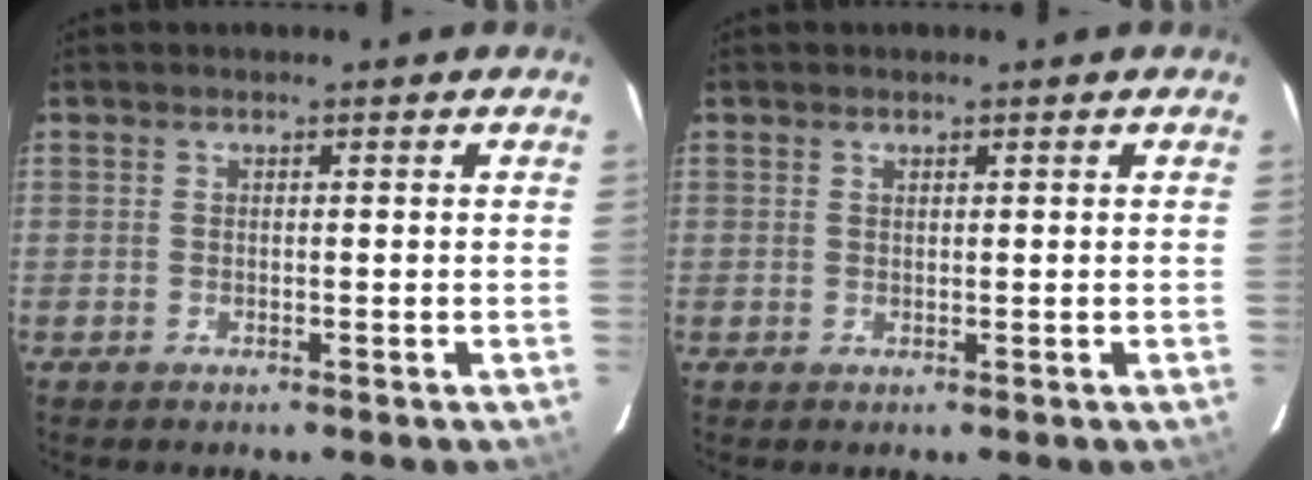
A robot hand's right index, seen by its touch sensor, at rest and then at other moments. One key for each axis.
{"total": 0.5, "fx": 0.4, "fy": 0.3, "fz": 0.2, "tx": -0.003, "ty": 0.001, "tz": 0.008}